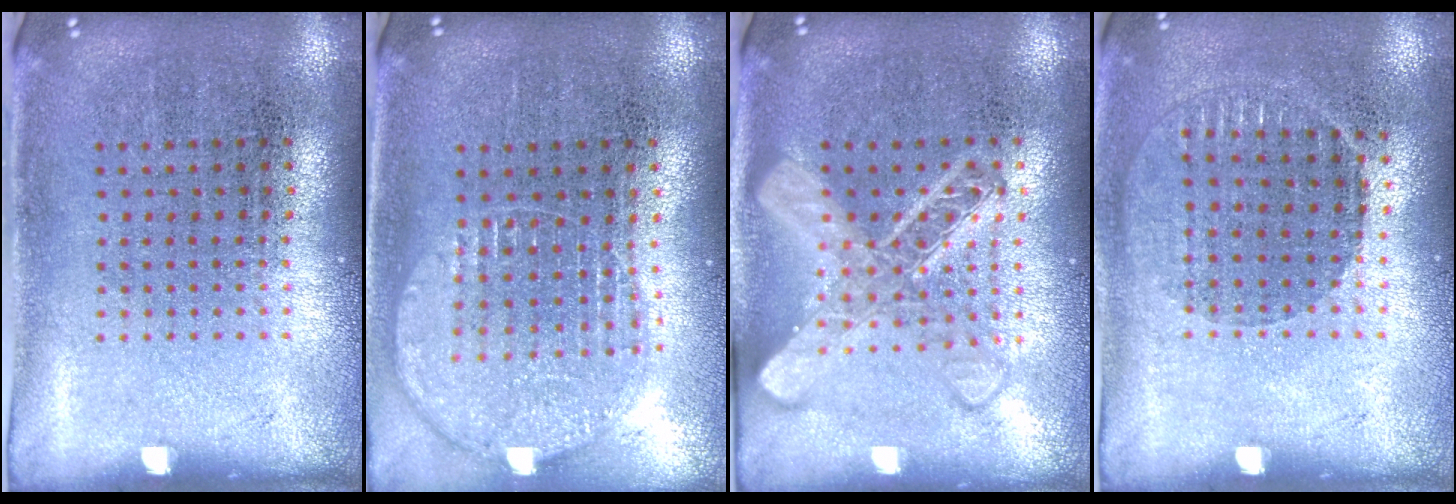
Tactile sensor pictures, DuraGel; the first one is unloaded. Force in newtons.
{"total": 1.3, "press": 1.2, "slide": 0.5}
{"total": 2.8, "press": 2.8, "slide": 0.5}
{"total": 0.9, "press": 0.8, "slide": 0.4}